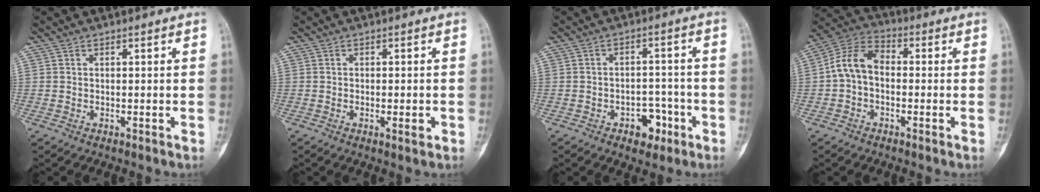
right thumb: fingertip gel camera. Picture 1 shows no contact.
{"total": 2.3, "force": [-0.7, 0.7, 2.0], "torque": [-0.032, -0.003, -0.008]}
{"total": 6.1, "force": [-3.0, 4.0, 3.5], "torque": [-0.023, 0.031, -0.040]}
{"total": 8.8, "force": [-0.6, 6.1, 6.3], "torque": [-0.110, 0.030, -0.027]}